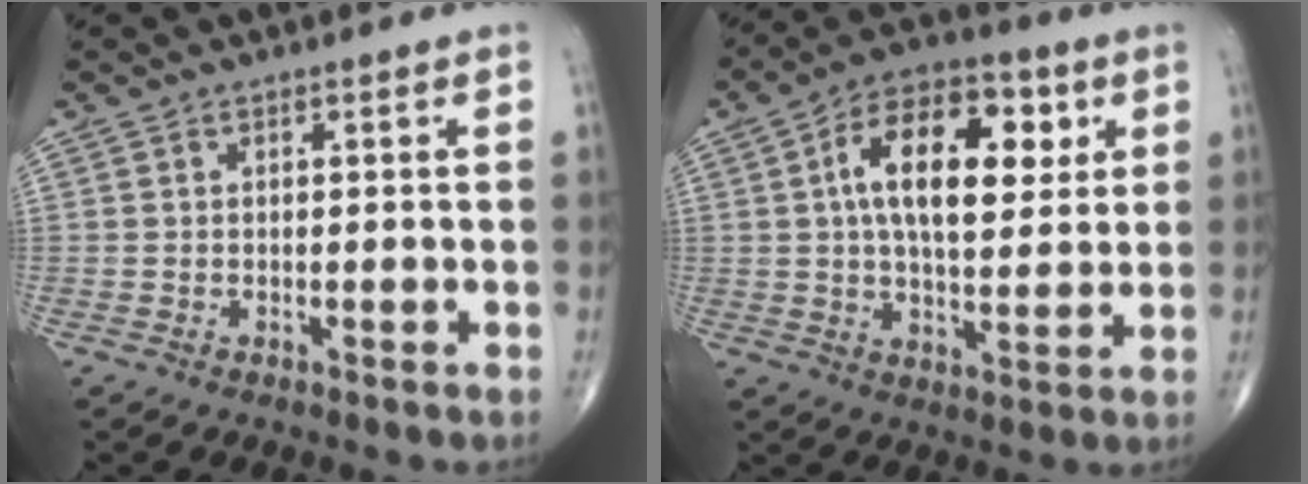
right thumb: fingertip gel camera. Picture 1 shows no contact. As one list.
[{"total": 17.3, "force": [4.2, 9.1, 14.1], "torque": [-0.203, 0.005, 0.062]}]